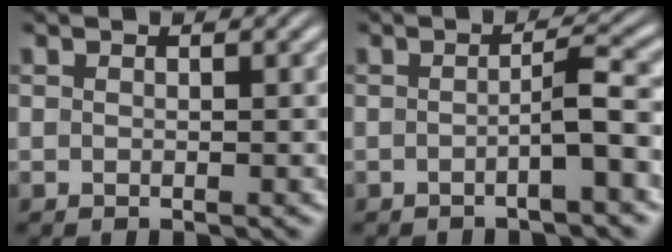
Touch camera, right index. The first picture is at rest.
{"total": 2.1, "force": [-1.1, -0.3, 1.8], "torque": [-0.022, 0.004, -0.021]}